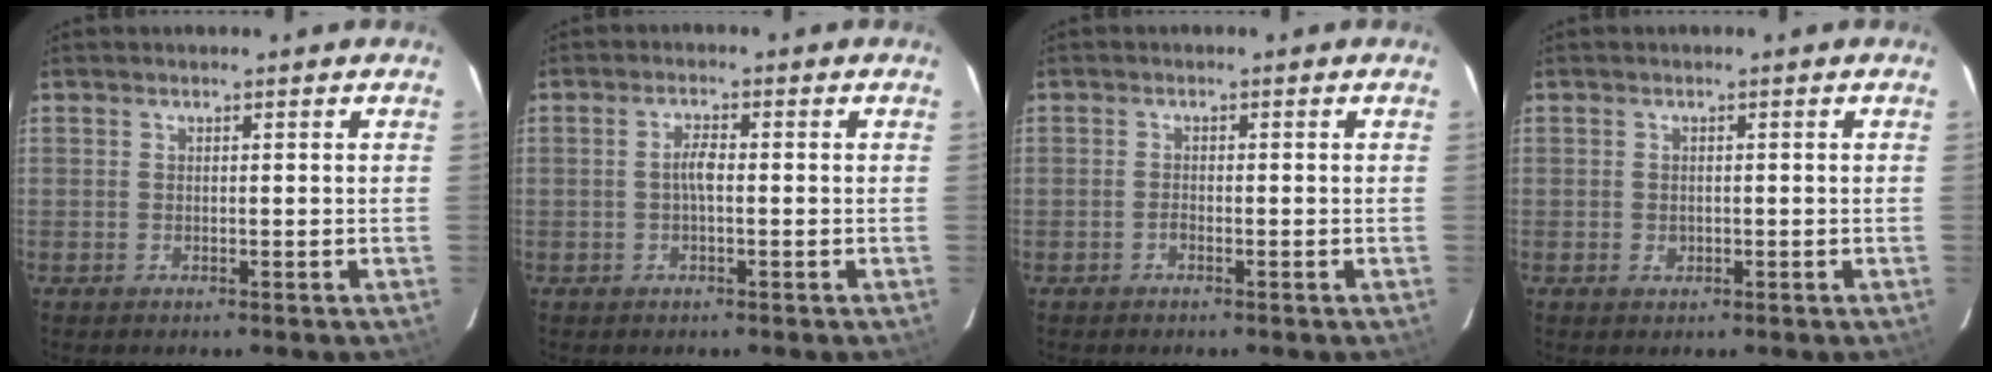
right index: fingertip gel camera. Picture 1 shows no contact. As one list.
[{"total": 2.4, "force": [-0.3, 0.6, 2.2], "torque": [-0.045, 0.006, -0.007]}, {"total": 0.7, "force": [-0.6, 0.4, 0.2], "torque": [-0.003, 0.000, -0.012]}, {"total": 1.1, "force": [-0.2, 1.0, 0.3], "torque": [-0.001, -0.001, -0.002]}]